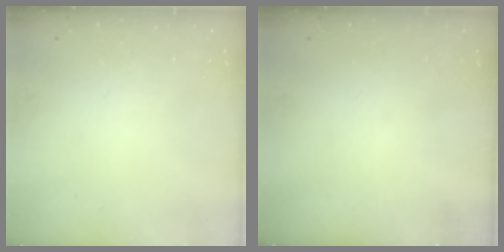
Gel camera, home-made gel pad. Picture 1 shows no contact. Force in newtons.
{"total": 0.0}